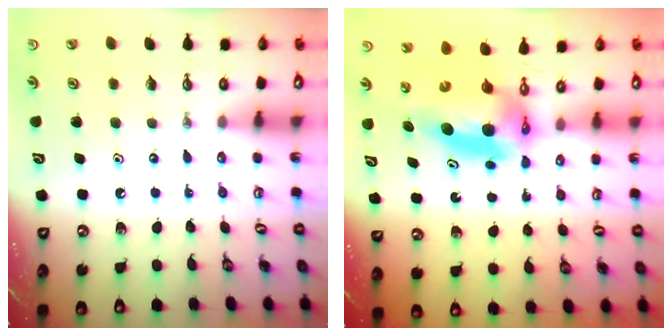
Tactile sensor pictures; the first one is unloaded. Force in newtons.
{"total": 7.1, "press": 7.1, "slide": 0.7}